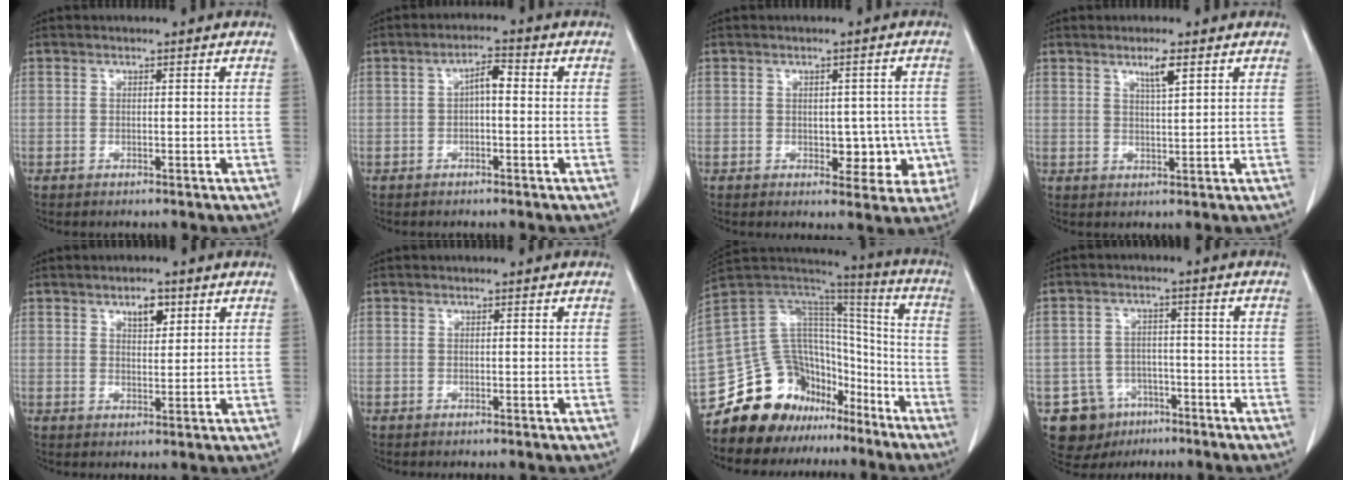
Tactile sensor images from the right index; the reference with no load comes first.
{"total": 3.2, "force": [0.1, 1.1, 3.0], "torque": [-0.051, 0.014, -0.001]}
{"total": 5.7, "force": [-1.0, 3.7, 4.2], "torque": [-0.029, 0.013, -0.006]}
{"total": 3.0, "force": [1.8, 0.1, 2.5], "torque": [-0.046, -0.004, 0.032]}
{"total": 3.4, "force": [1.9, 1.5, 2.4], "torque": [-0.037, -0.002, 0.033]}
{"total": 0.0}
{"total": 19.4, "force": [-14.1, 11.3, 6.9], "torque": [-0.118, 0.087, -0.229]}
{"total": 7.8, "force": [-4.1, 6.6, 1.0], "torque": [-0.020, 0.012, -0.053]}